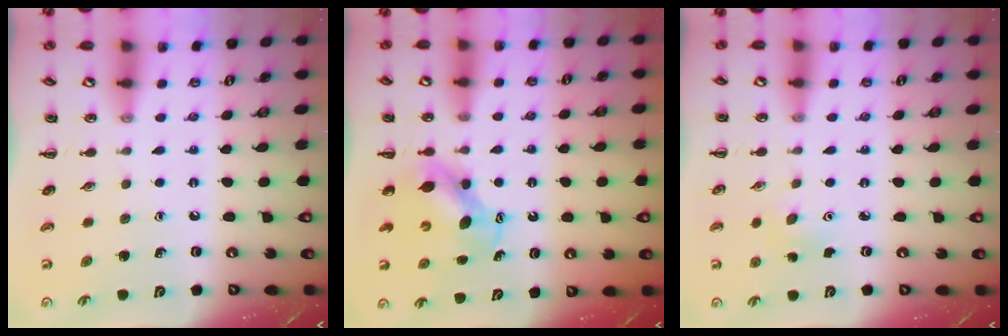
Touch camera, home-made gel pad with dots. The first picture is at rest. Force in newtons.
{"total": 6.7, "press": 6.7, "slide": 0.7}
{"total": 3.9, "press": 3.7, "slide": 1.1}